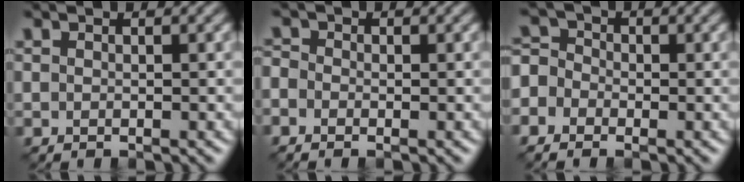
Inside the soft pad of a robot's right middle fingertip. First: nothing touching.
{"total": 1.3, "force": [-0.8, 1.0, 0.4], "torque": [-0.009, 0.000, -0.020]}
{"total": 3.6, "force": [-1.4, 3.2, 1.0], "torque": [-0.007, 0.016, -0.049]}